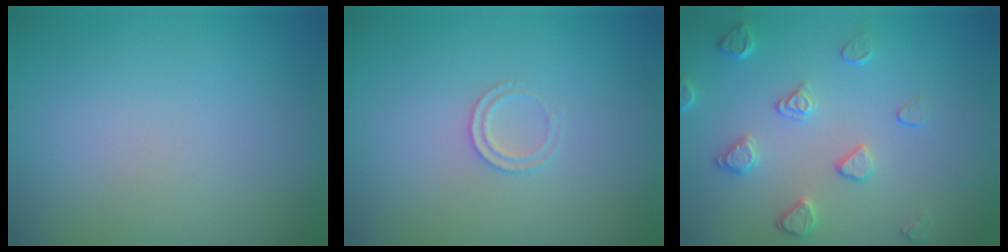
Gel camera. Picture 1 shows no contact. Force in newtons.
{"total": 1.2, "press": 1.2, "slide": 0.2}
{"total": 2.4, "press": 1.9, "slide": 1.4}